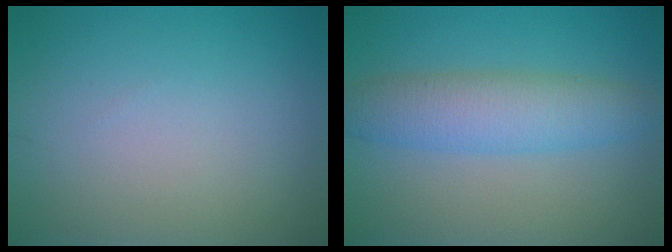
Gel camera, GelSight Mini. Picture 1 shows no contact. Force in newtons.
{"total": 4.9, "press": 4.9, "slide": 0.1}